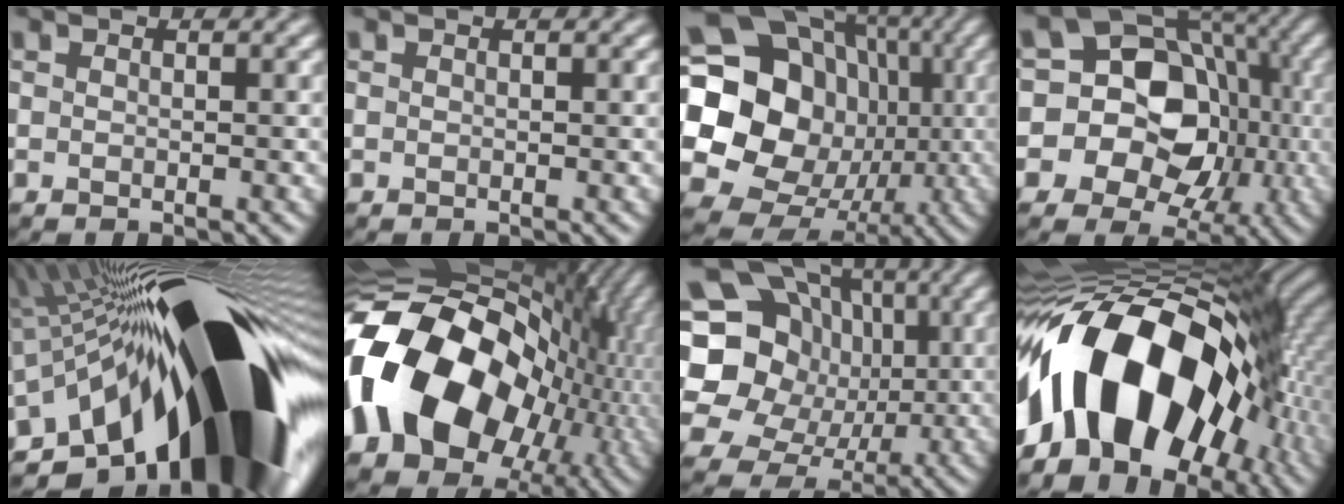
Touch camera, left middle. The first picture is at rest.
{"total": 0.0}
{"total": 22.5, "force": [-0.8, 20.2, 9.9], "torque": [-0.182, 0.021, -0.052]}
{"total": 15.7, "force": [-1.5, 13.9, 7.1], "torque": [-0.128, 0.022, -0.047]}
{"total": 21.5, "force": [-5.0, 8.5, 19.1], "torque": [-0.279, -0.003, -0.105]}
{"total": 20.7, "force": [-2.8, 15.5, 13.5], "torque": [-0.276, -0.009, -0.061]}
{"total": 18.2, "force": [0.5, 16.8, 7.1], "torque": [-0.175, 0.027, -0.028]}
{"total": 17.9, "force": [-4.8, 11.1, 13.2], "torque": [-0.215, 0.008, -0.097]}